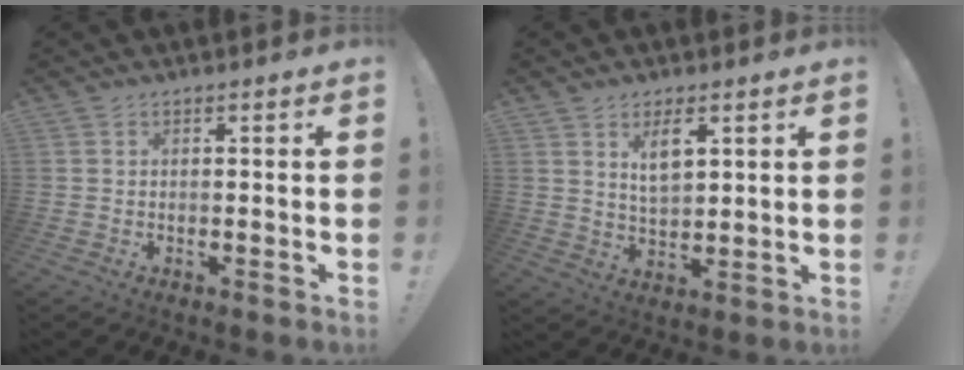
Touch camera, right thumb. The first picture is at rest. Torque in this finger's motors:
{"motor_torque": [0.35, 1.13, 0.33, 0.35, 0.06]}